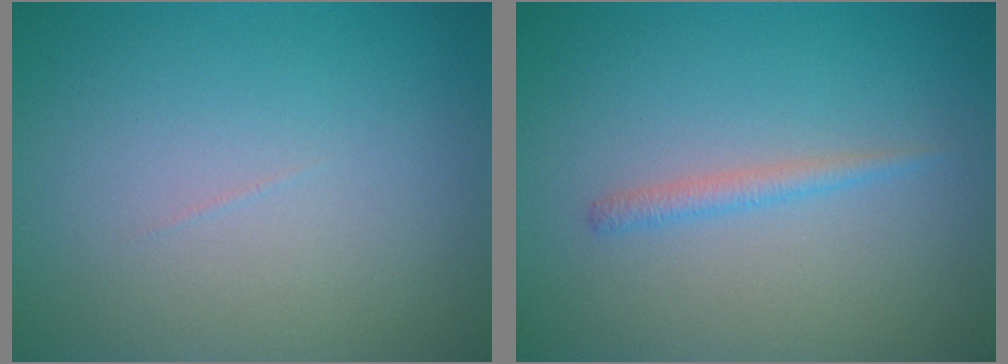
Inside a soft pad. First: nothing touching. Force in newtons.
{"total": 1.2, "press": 1.2, "slide": 0.0}